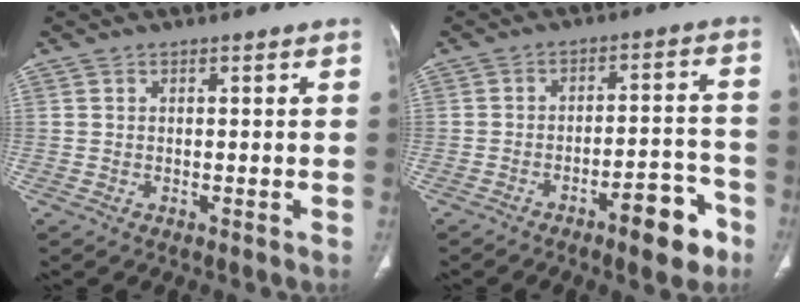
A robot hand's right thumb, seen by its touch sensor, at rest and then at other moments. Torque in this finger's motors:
{"motor_torque": [1.29, 0.87, 0.83, -1.08, 0.17]}